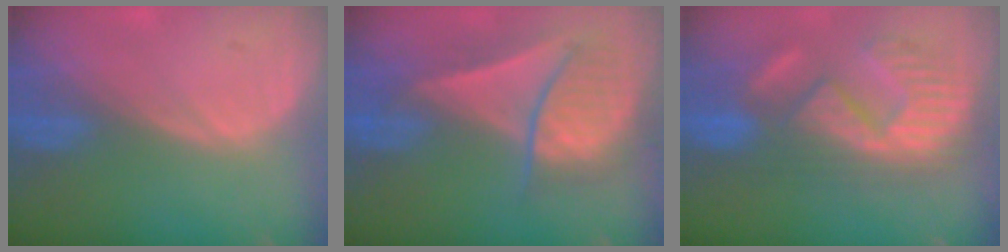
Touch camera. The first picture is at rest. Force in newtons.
{"total": 7.8, "press": 7.5, "slide": 2.1}
{"total": 10.3, "press": 10.2, "slide": 1.7}